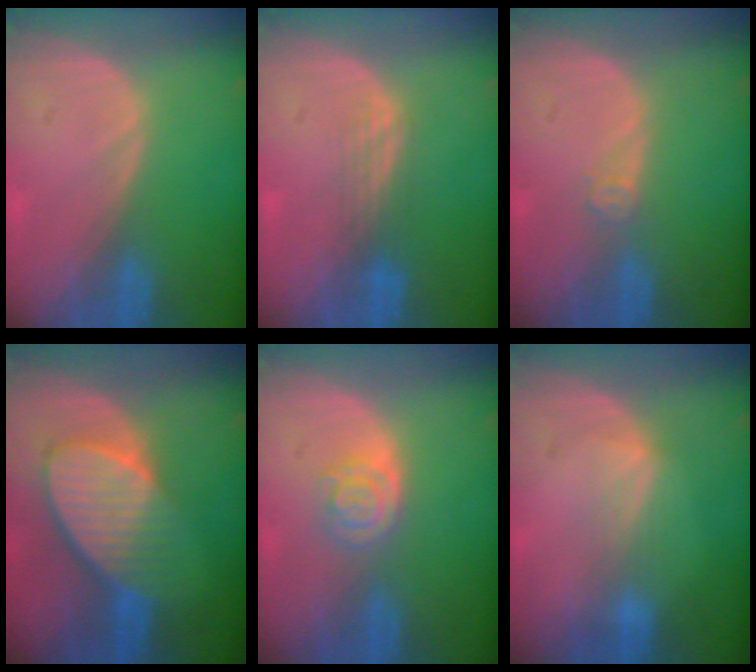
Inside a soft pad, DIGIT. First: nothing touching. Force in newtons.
{"total": 3.0, "press": 2.5, "slide": 1.6}
{"total": 1.7, "press": 1.4, "slide": 1.0}
{"total": 8.9, "press": 8.0, "slide": 3.9}
{"total": 4.2, "press": 3.7, "slide": 2.0}
{"total": 2.7, "press": 2.7, "slide": 0.4}